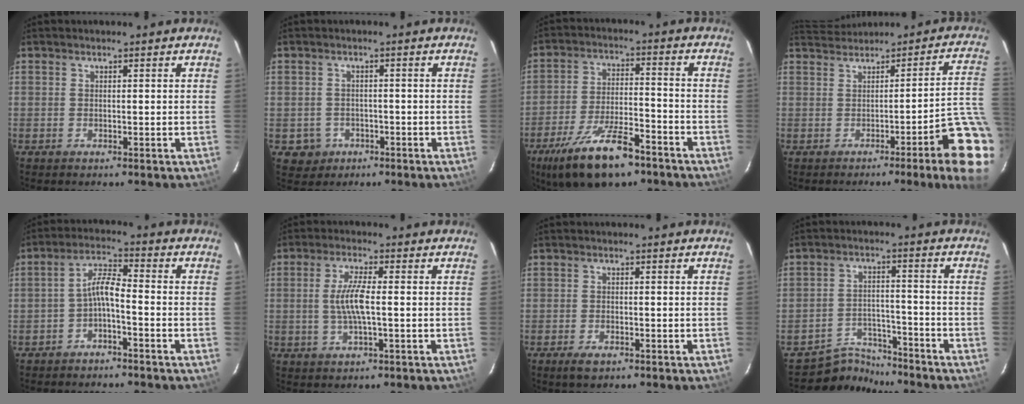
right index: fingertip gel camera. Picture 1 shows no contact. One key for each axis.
{"total": 4.2, "fx": -1.4, "fy": 4.0, "fz": 0.4, "tx": -0.019, "ty": 0.013, "tz": -0.011}
{"total": 15.5, "fx": -10.6, "fy": 5.2, "fz": 10.0, "tx": -0.209, "ty": -0.023, "tz": -0.176}
{"total": 9.9, "fx": -2.2, "fy": -0.2, "fz": 9.7, "tx": -0.095, "ty": 0.003, "tz": -0.015}
{"total": 4.6, "fx": -2.5, "fy": 0.9, "fz": 3.7, "tx": -0.087, "ty": 0.016, "tz": -0.046}
{"total": 6.1, "fx": -0.4, "fy": 1.2, "fz": 5.9, "tx": -0.114, "ty": 0.000, "tz": -0.006}
{"total": 2.4, "fx": -1.6, "fy": 1.1, "fz": 1.5, "tx": -0.036, "ty": -0.006, "tz": -0.028}
{"total": 6.7, "fx": -6.2, "fy": 2.5, "fz": -0.8, "tx": -0.006, "ty": 0.022, "tz": -0.104}